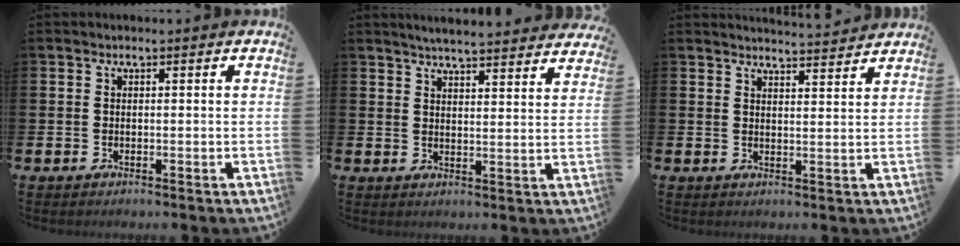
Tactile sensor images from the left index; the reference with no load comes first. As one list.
[{"total": 5.0, "force": [4.9, 0.0, 0.8], "torque": [-0.026, -0.028, 0.088]}, {"total": 3.7, "force": [3.7, -0.3, 0.0], "torque": [-0.003, -0.025, 0.065]}]